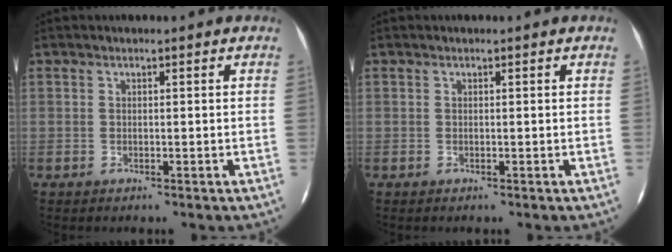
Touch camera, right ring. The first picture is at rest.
{"total": 0.0}